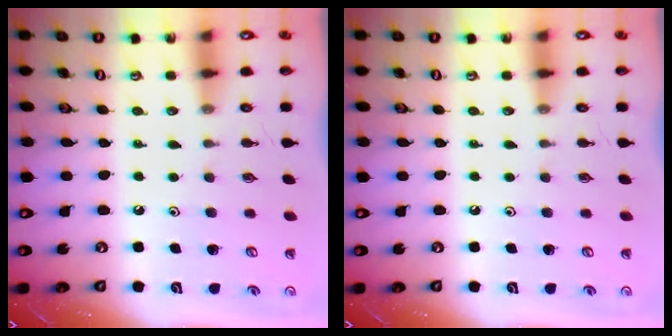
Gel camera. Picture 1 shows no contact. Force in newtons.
{"total": 0.0}